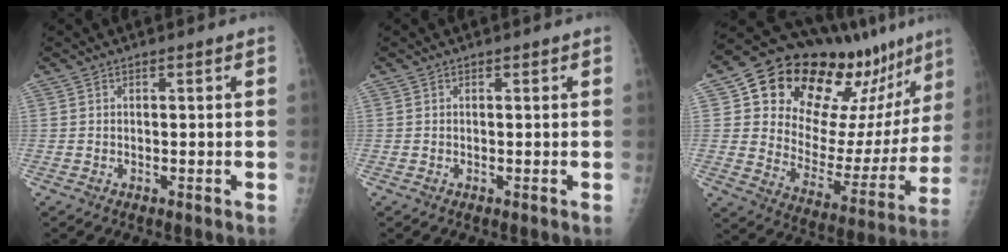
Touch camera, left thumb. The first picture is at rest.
{"total": 0.0}
{"total": 25.9, "force": [17.6, 12.3, 14.5], "torque": [-0.180, -0.060, 0.263]}